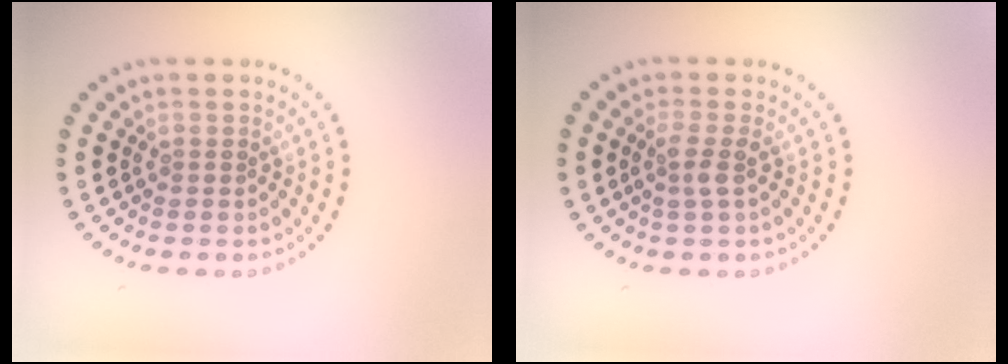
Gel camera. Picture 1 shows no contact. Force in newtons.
{"total": 1.7, "press": 1.4, "slide": 1.0}